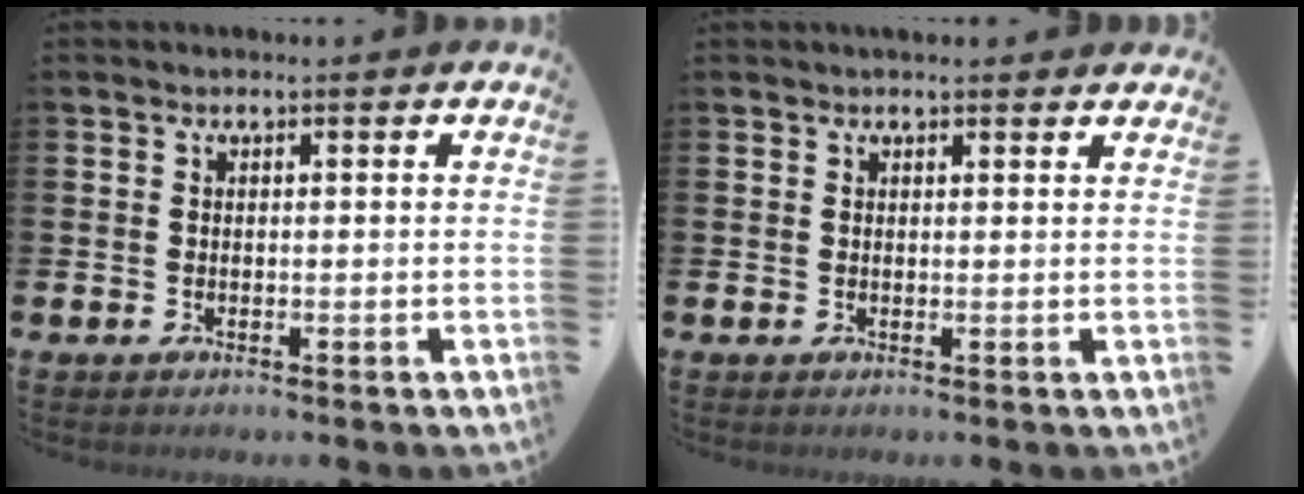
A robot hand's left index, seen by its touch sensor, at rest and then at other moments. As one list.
[{"total": 1.2, "force": [1.2, 0.2, 0.1], "torque": [0.011, -0.003, 0.019]}]